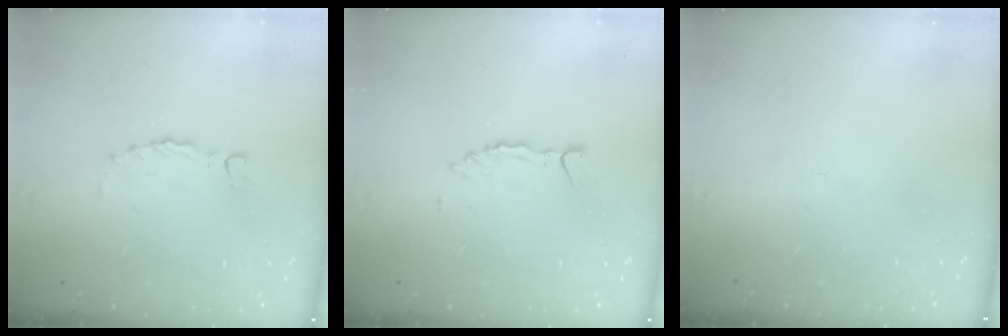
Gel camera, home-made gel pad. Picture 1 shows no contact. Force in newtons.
{"total": 1.7, "press": 1.7, "slide": 0.2}
{"total": 0.0}